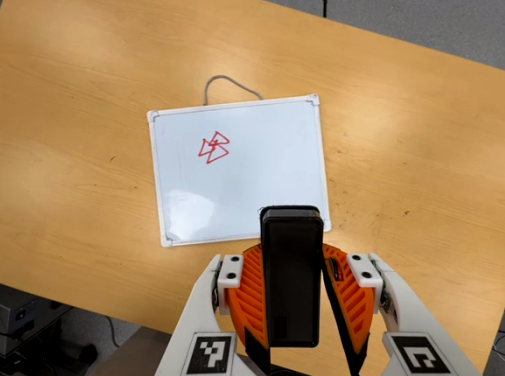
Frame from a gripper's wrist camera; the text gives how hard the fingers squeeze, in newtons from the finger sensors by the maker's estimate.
{"total": 5.4, "left": 4.3, "right": 6.4}